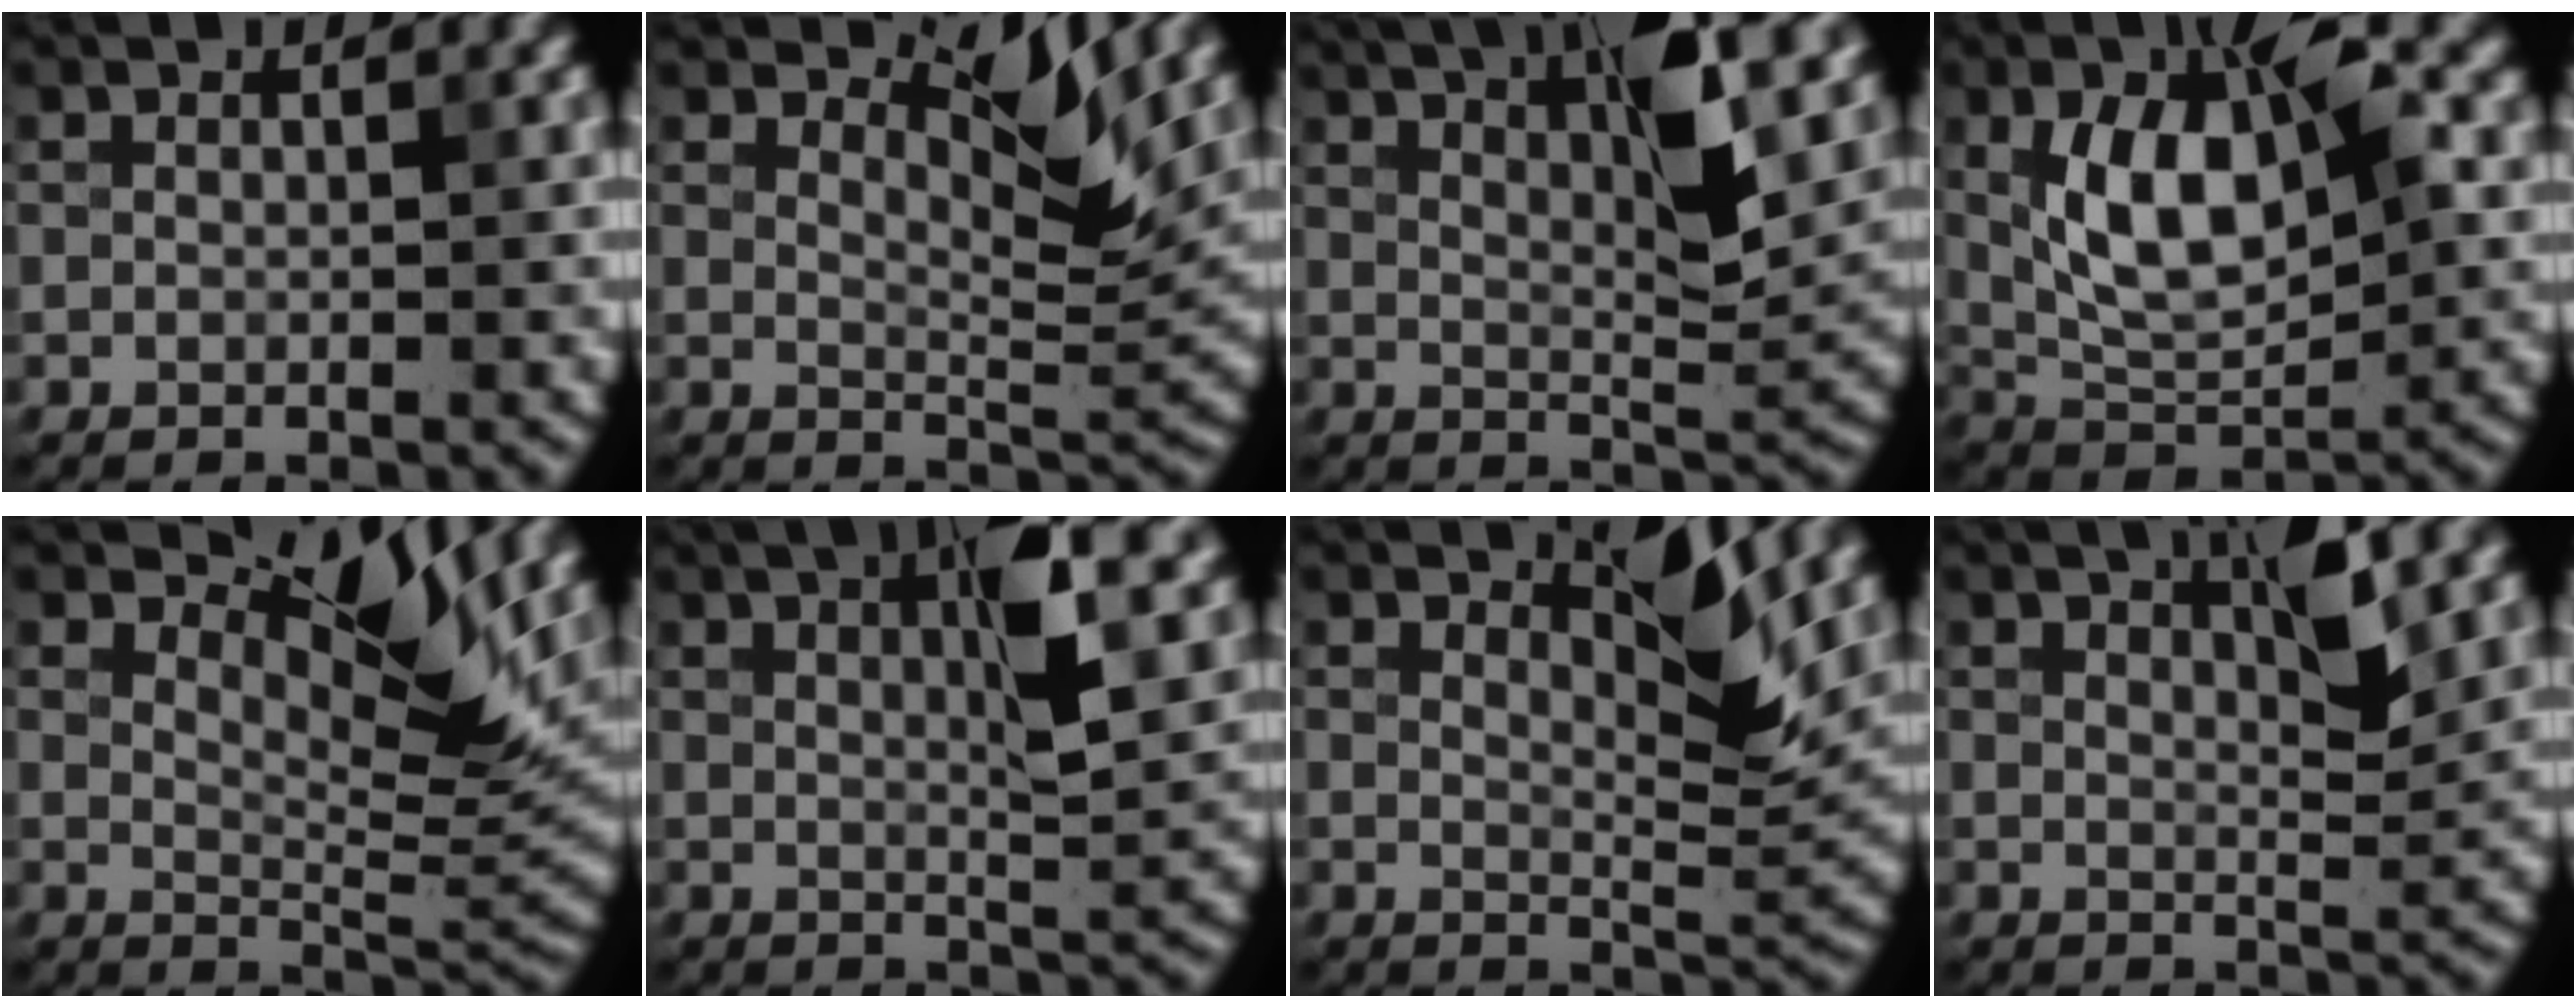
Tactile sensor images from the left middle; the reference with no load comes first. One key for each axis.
{"total": 4.1, "fx": 3.0, "fy": 0.4, "fz": 2.7, "tx": -0.060, "ty": -0.002, "tz": 0.065}
{"total": 8.1, "fx": 4.6, "fy": 1.6, "fz": 6.5, "tx": -0.109, "ty": 0.015, "tz": 0.088}
{"total": 7.5, "fx": 0.3, "fy": 3.2, "fz": 6.8, "tx": -0.144, "ty": -0.002, "tz": 0.024}
{"total": 8.5, "fx": 4.9, "fy": 2.6, "fz": 6.4, "tx": -0.110, "ty": 0.010, "tz": 0.099}
{"total": 5.6, "fx": 2.1, "fy": 0.9, "fz": 5.2, "tx": -0.089, "ty": 0.006, "tz": 0.054}
{"total": 3.2, "fx": 2.1, "fy": 0.1, "fz": 2.4, "tx": -0.055, "ty": -0.007, "tz": 0.051}
{"total": 3.0, "fx": 1.6, "fy": 0.2, "fz": 2.6, "tx": -0.050, "ty": 0.004, "tz": 0.043}